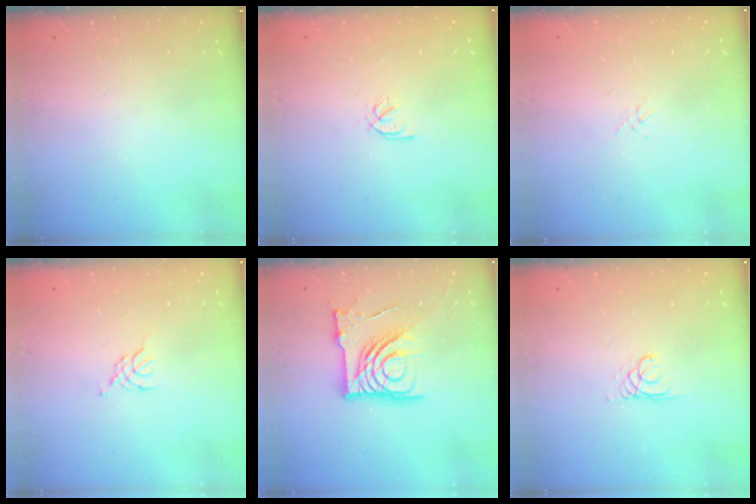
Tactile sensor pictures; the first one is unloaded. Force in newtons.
{"total": 2.1, "press": 2.0, "slide": 0.7}
{"total": 1.3, "press": 1.2, "slide": 0.3}
{"total": 0.8, "press": 0.7, "slide": 0.3}
{"total": 15.9, "press": 15.9, "slide": 1.7}
{"total": 1.3, "press": 1.3, "slide": 0.1}